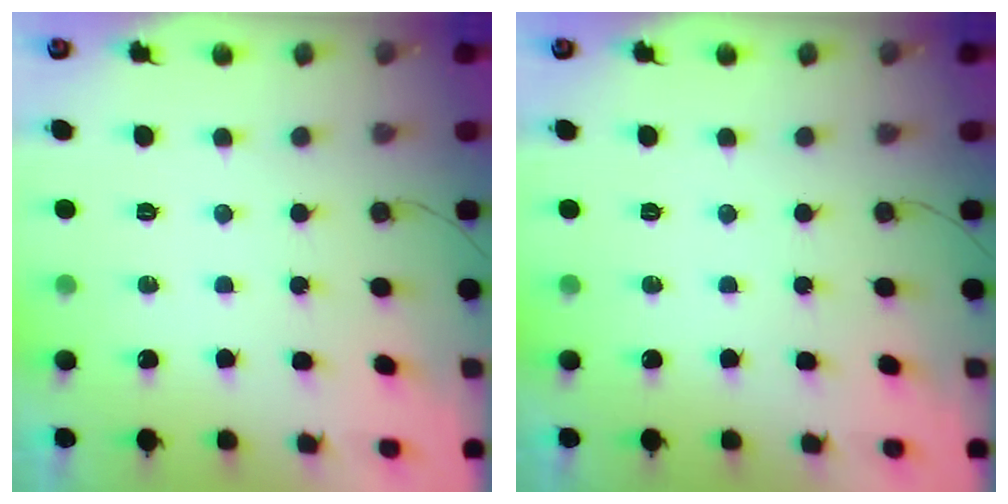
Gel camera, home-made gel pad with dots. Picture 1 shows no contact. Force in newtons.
{"total": 0.0}